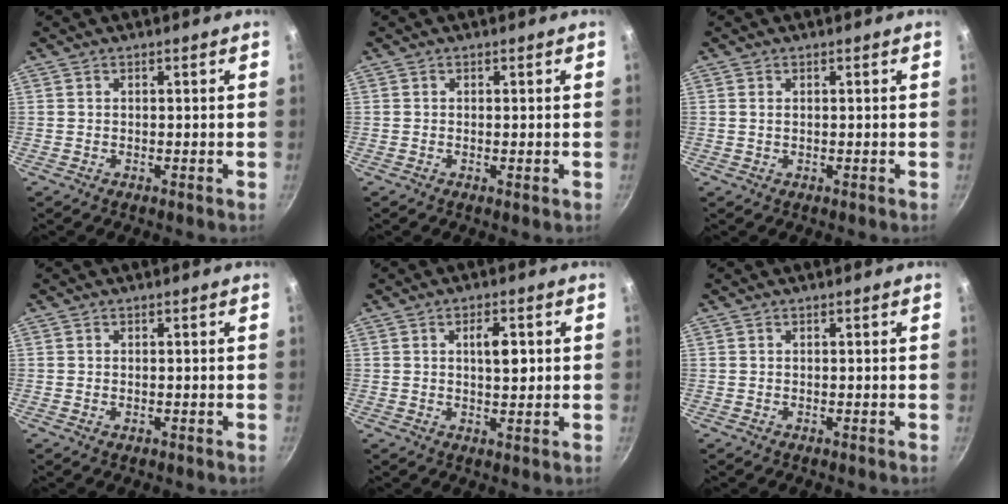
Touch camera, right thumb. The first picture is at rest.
{"total": 0.7, "force": [-0.1, 0.1, 0.7], "torque": [-0.012, -0.002, -0.002]}
{"total": 0.7, "force": [0.2, 0.4, 0.5], "torque": [-0.009, 0.001, 0.003]}
{"total": 0.6, "force": [-0.1, 0.3, 0.4], "torque": [-0.006, 0.001, -0.002]}
{"total": 4.4, "force": [0.8, 1.9, 3.9], "torque": [-0.051, -0.007, 0.010]}
{"total": 0.0}